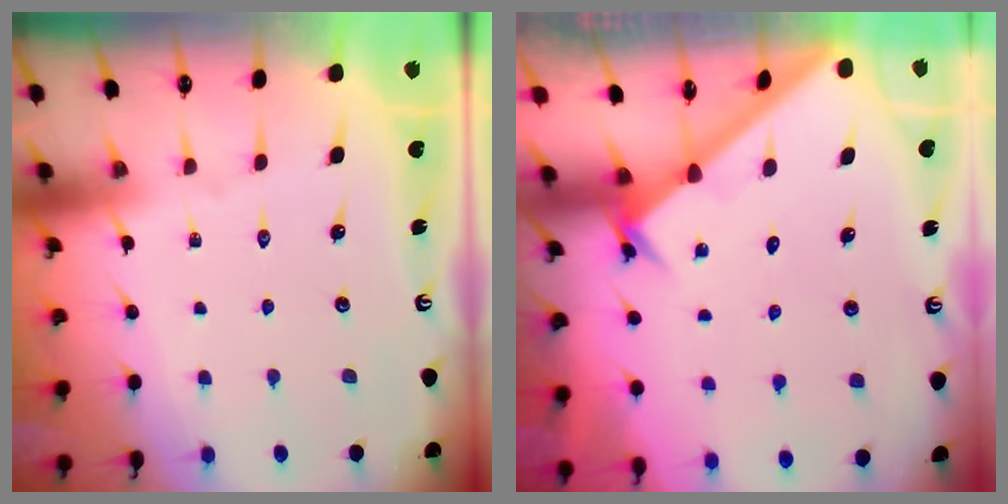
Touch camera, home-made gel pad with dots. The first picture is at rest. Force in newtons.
{"total": 2.1, "press": 2.1, "slide": 0.2}